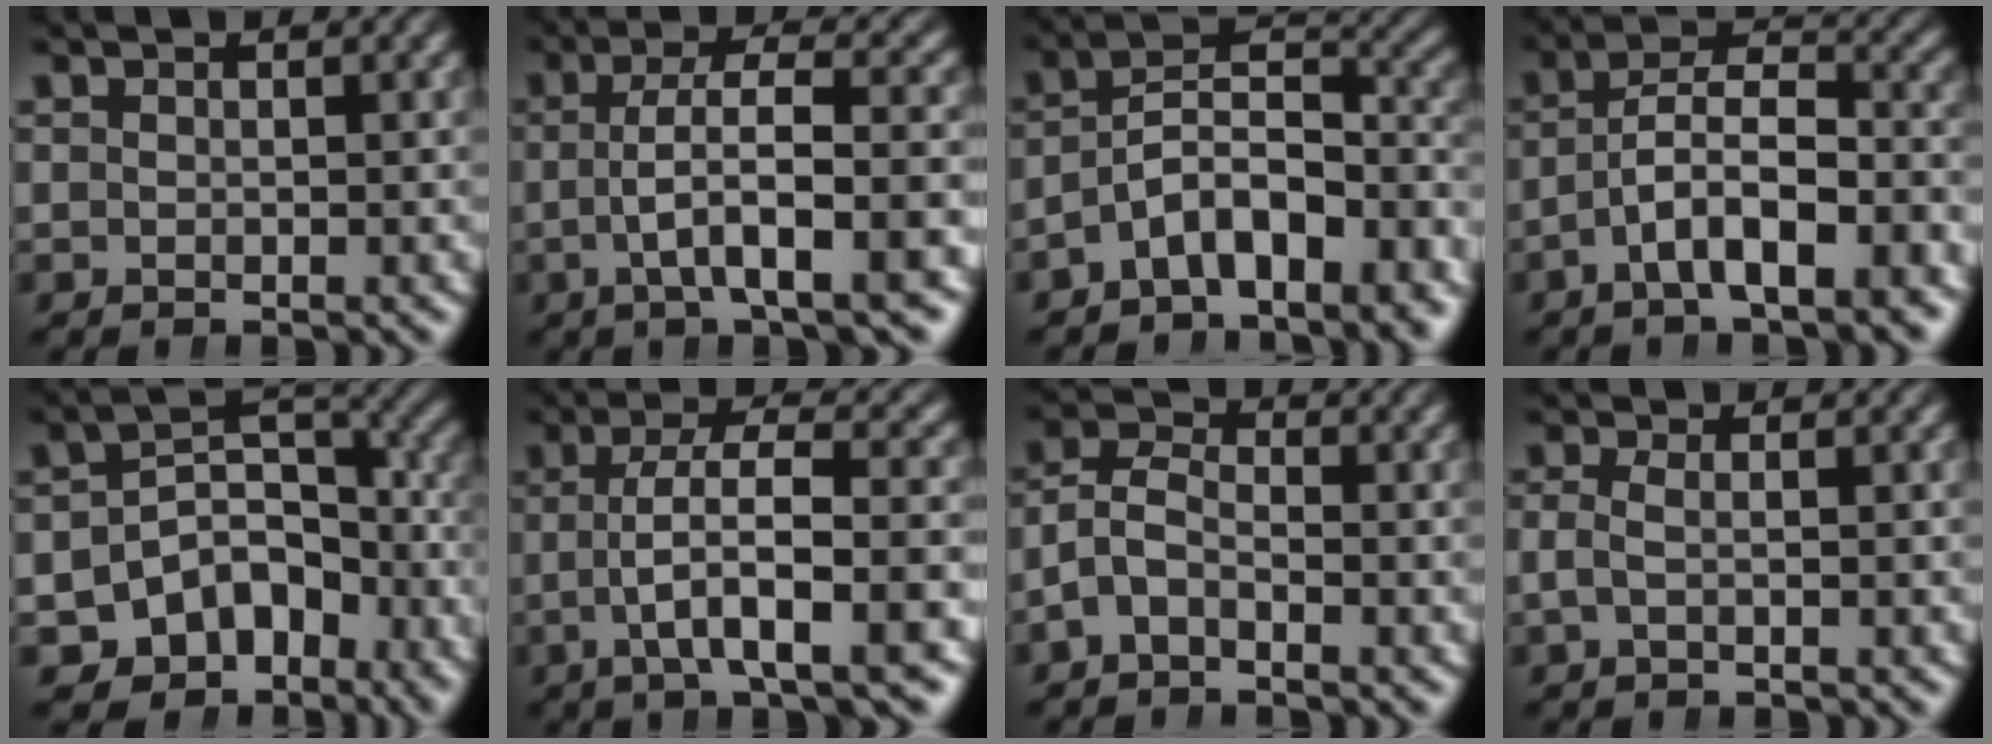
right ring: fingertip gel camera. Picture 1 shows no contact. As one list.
[{"total": 5.7, "force": [-0.9, 1.2, 5.5], "torque": [-0.092, 0.002, -0.011]}, {"total": 9.4, "force": [-4.4, 5.9, 5.8], "torque": [-0.092, -0.025, -0.063]}, {"total": 5.4, "force": [-1.6, 2.4, 4.6], "torque": [-0.073, -0.005, -0.024]}, {"total": 13.4, "force": [-5.6, 10.5, 6.2], "torque": [-0.126, -0.050, -0.078]}, {"total": 6.3, "force": [-0.7, 1.5, 6.0], "torque": [-0.105, -0.003, -0.007]}, {"total": 5.1, "force": [-0.9, 4.3, 2.6], "torque": [-0.055, -0.011, -0.024]}, {"total": 1.4, "force": [-0.4, 0.5, 1.2], "torque": [-0.036, -0.006, -0.004]}]